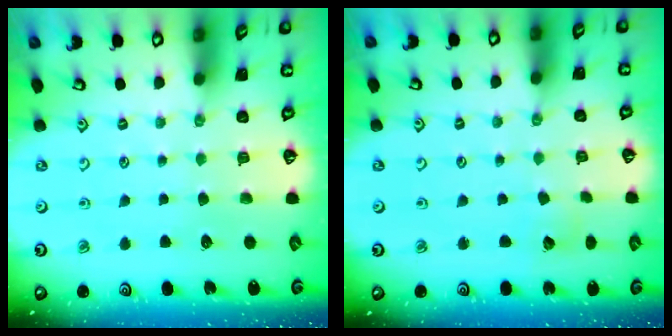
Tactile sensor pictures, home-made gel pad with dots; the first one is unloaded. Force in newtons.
{"total": 3.0, "press": 3.0, "slide": 0.4}